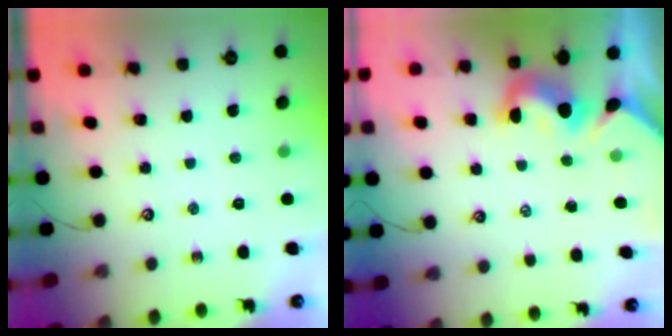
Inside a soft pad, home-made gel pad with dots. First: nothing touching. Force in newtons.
{"total": 1.9, "press": 1.8, "slide": 0.4}